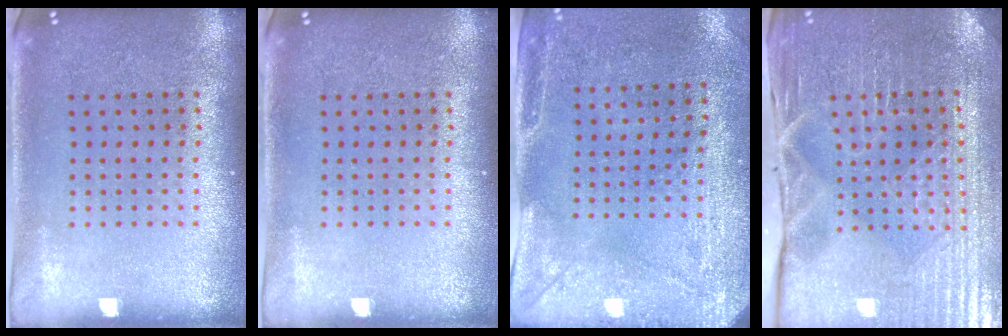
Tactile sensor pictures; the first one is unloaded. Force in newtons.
{"total": 0.0}
{"total": 2.9, "press": 2.3, "slide": 1.8}
{"total": 3.9, "press": 3.9, "slide": 0.4}